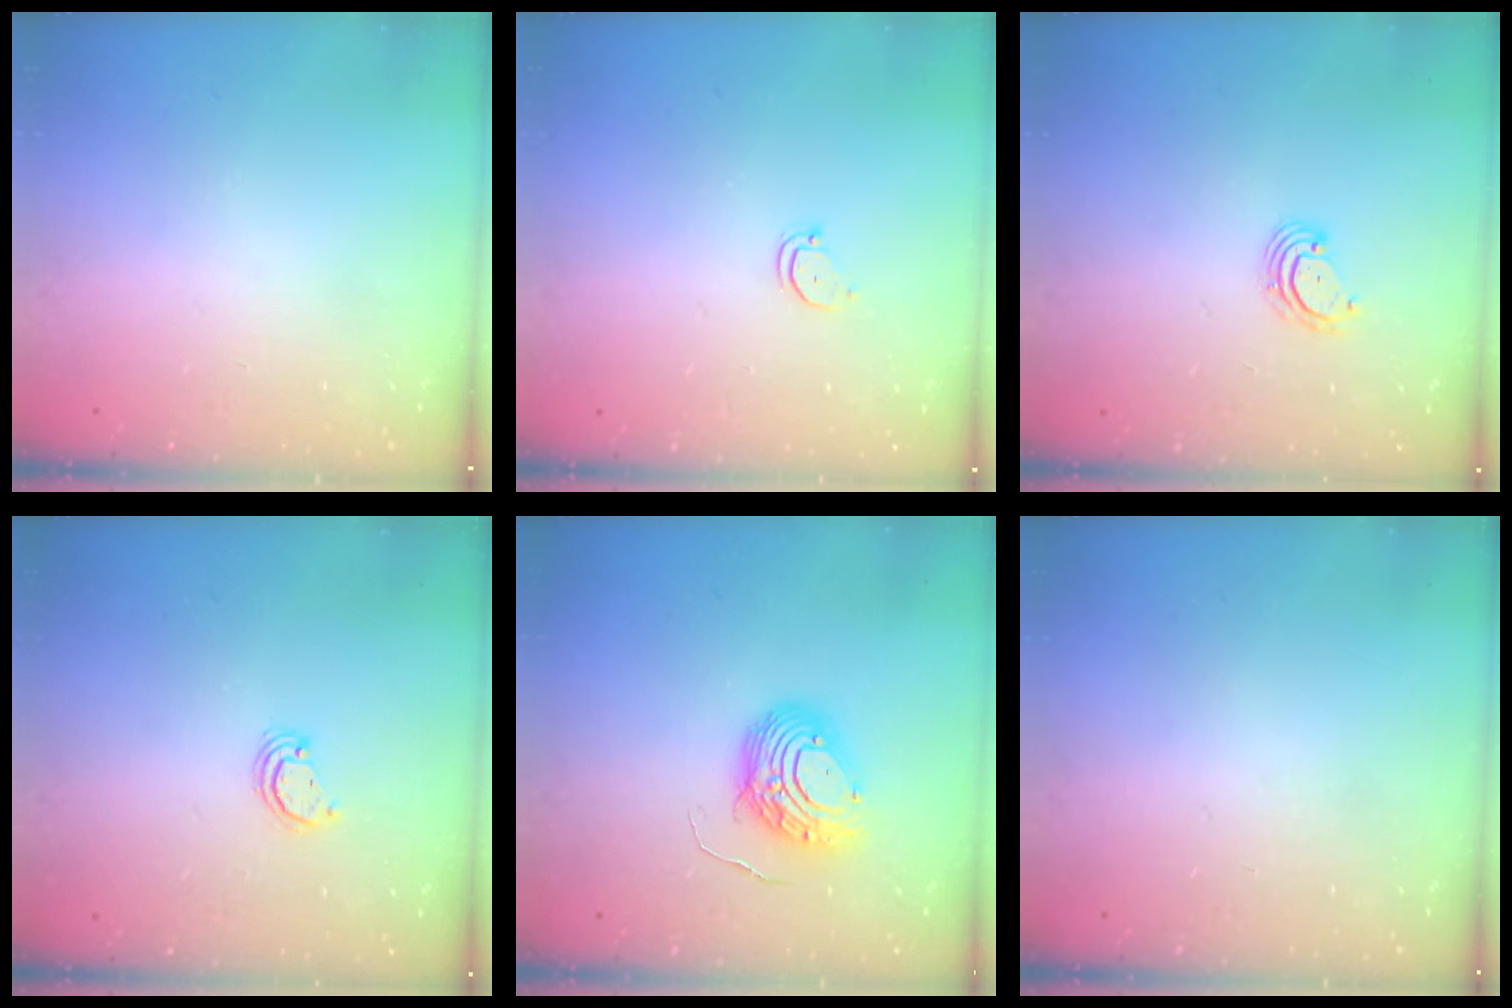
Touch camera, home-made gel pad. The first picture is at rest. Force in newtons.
{"total": 2.4, "press": 2.4, "slide": 0.2}
{"total": 2.9, "press": 2.9, "slide": 0.1}
{"total": 2.5, "press": 2.5, "slide": 0.2}
{"total": 9.8, "press": 9.7, "slide": 1.0}
{"total": 0.0}